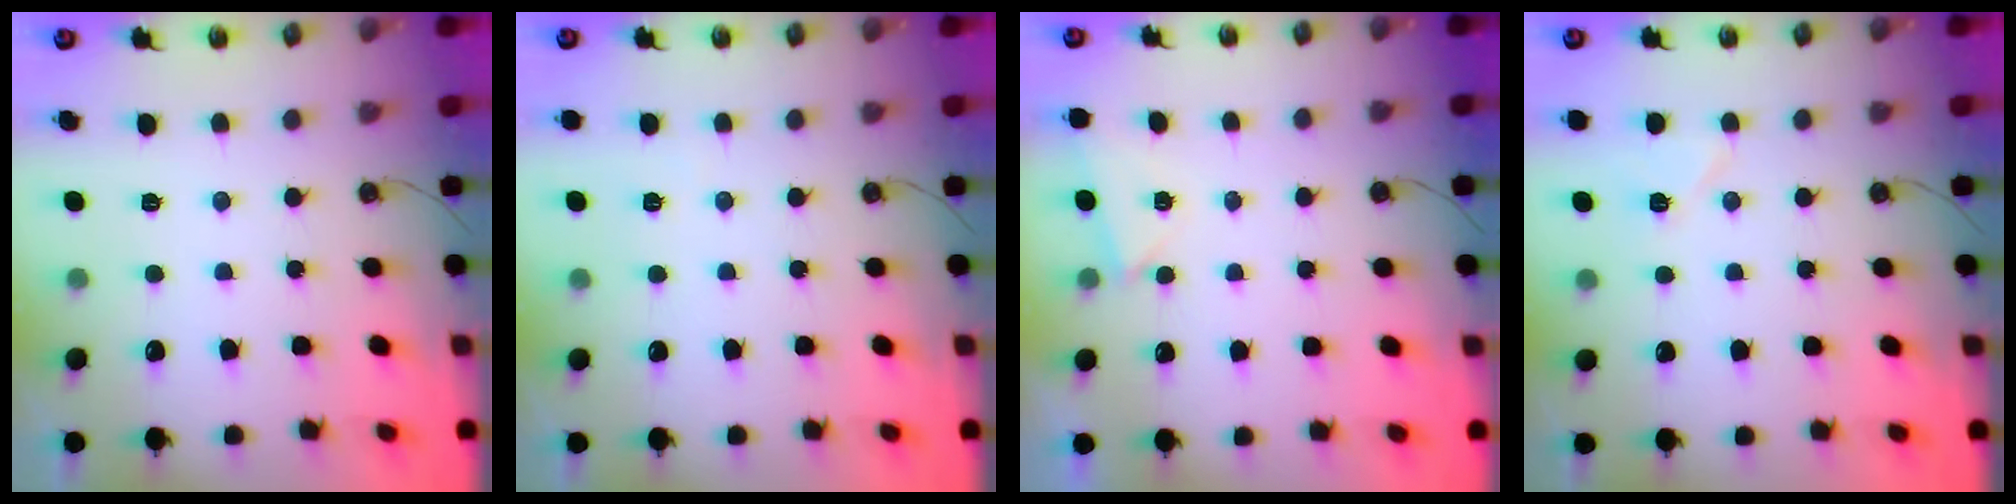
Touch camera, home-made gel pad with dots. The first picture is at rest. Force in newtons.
{"total": 2.8, "press": 2.5, "slide": 1.1}
{"total": 3.1, "press": 2.1, "slide": 2.4}
{"total": 6.3, "press": 6.0, "slide": 2.0}